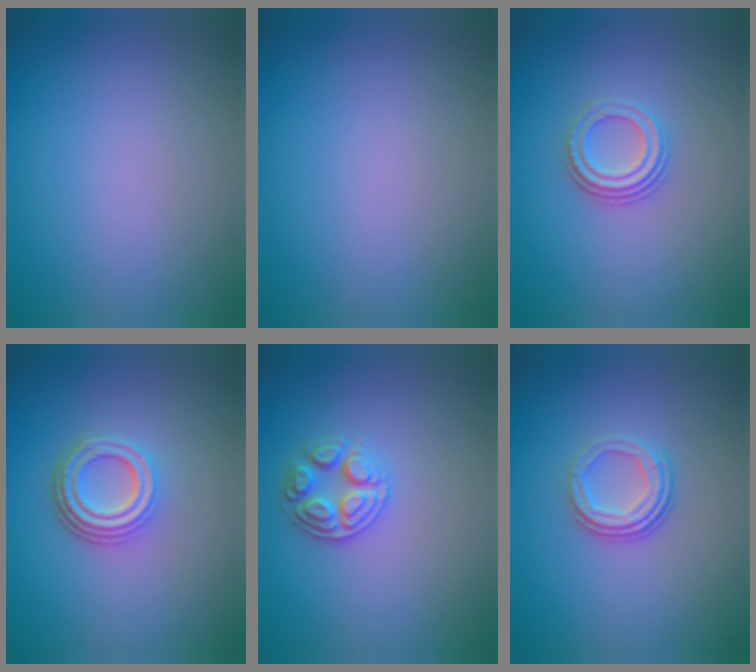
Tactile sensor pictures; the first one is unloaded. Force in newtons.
{"total": 0.0}
{"total": 2.9, "press": 2.2, "slide": 2.0}
{"total": 4.2, "press": 3.1, "slide": 2.7}
{"total": 2.7, "press": 2.7, "slide": 0.5}
{"total": 3.4, "press": 2.5, "slide": 2.3}